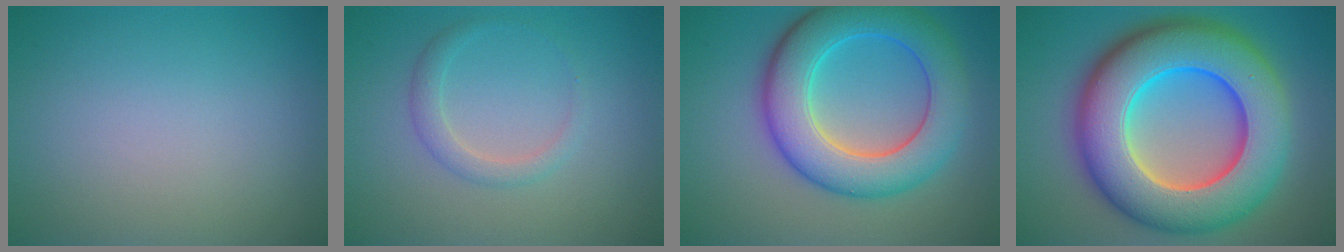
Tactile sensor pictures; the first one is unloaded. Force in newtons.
{"total": 1.8, "press": 1.8, "slide": 0.0}
{"total": 8.9, "press": 8.9, "slide": 0.2}
{"total": 14.5, "press": 14.5, "slide": 0.4}